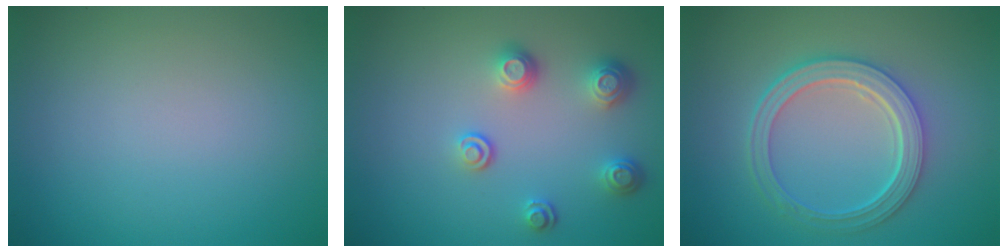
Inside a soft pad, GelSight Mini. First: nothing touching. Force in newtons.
{"total": 3.0, "press": 2.6, "slide": 1.6}
{"total": 5.0, "press": 3.9, "slide": 3.1}